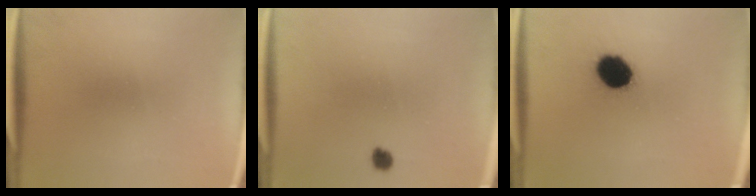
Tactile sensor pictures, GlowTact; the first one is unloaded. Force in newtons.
{"total": 1.8}
{"total": 10.8}